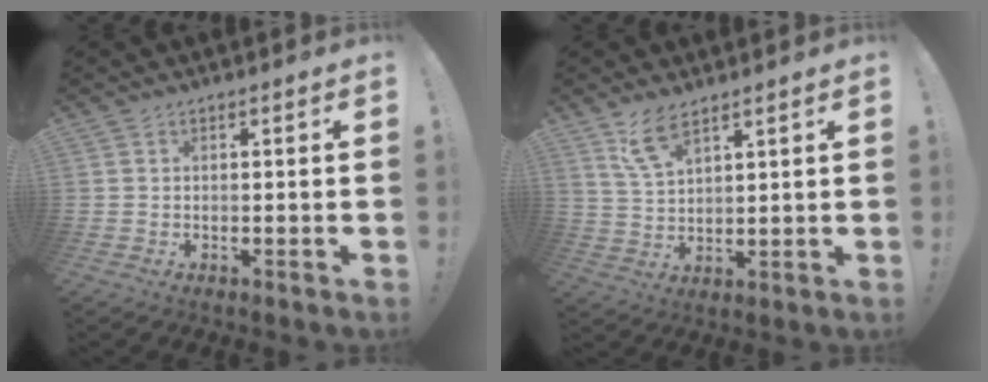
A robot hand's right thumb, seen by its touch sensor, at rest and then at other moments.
{"total": 7.5, "force": [5.7, 2.4, 4.3], "torque": [-0.080, -0.022, 0.106]}